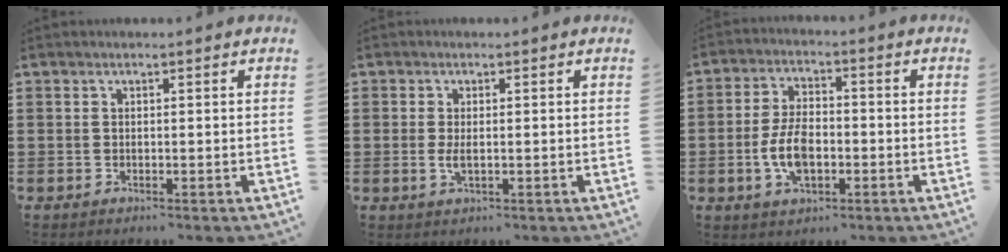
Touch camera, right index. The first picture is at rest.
{"total": 2.1, "force": [0.0, 1.1, 1.8], "torque": [-0.036, 0.004, -0.001]}
{"total": 7.2, "force": [-1.7, 3.8, 5.8], "torque": [-0.129, 0.005, -0.035]}